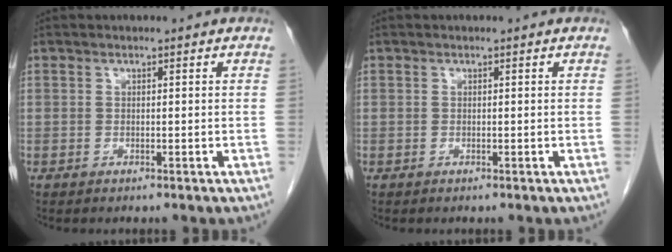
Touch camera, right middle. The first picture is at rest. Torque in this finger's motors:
{"motor_torque": [0.00, 0.00, 0.00, 0.00]}